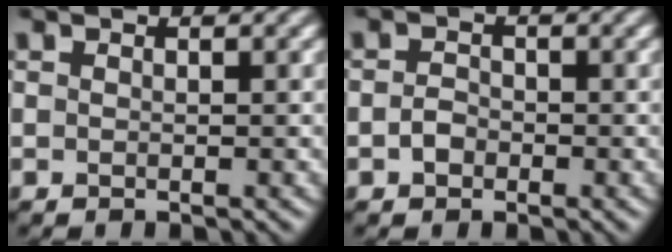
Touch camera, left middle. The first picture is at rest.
{"total": 1.3, "force": [-0.5, 1.0, 0.7], "torque": [-0.014, 0.000, -0.013]}